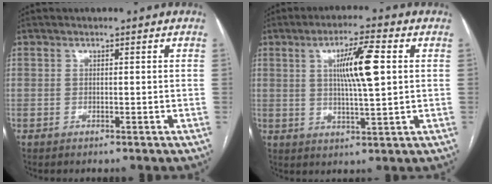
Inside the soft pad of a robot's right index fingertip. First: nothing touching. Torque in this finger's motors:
{"motor_torque": [1.02, -0.22, 0.49, 0.15]}